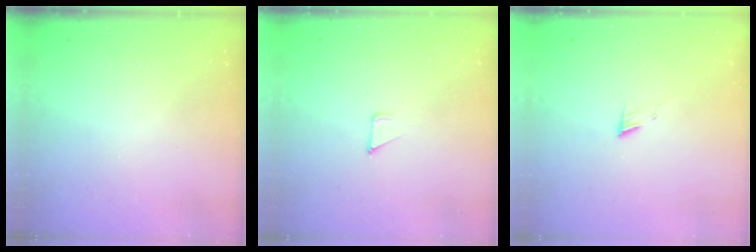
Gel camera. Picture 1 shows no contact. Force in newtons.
{"total": 3.4, "press": 3.4, "slide": 0.3}
{"total": 5.0, "press": 4.9, "slide": 0.5}